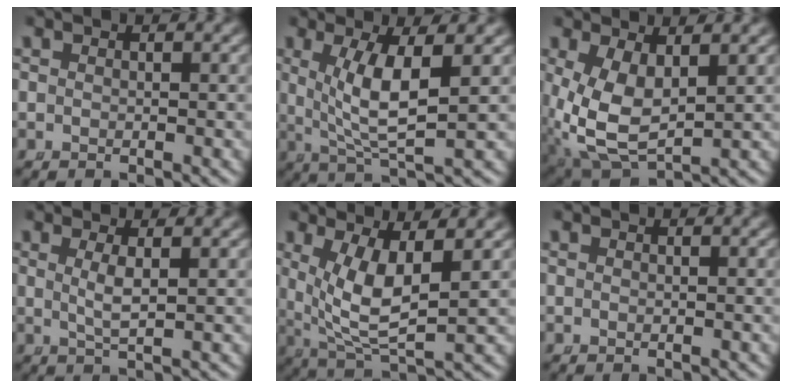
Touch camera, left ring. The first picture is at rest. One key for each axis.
{"total": 5.8, "fx": 1.0, "fy": 1.6, "fz": 5.4, "tx": -0.099, "ty": -0.011, "tz": 0.032}
{"total": 7.5, "fx": -0.6, "fy": 5.2, "fz": 5.4, "tx": -0.140, "ty": -0.053, "tz": 0.018}
{"total": 2.0, "fx": 0.4, "fy": -0.2, "fz": 2.0, "tx": -0.047, "ty": -0.014, "tz": 0.018}
{"total": 7.2, "fx": 1.1, "fy": 3.7, "fz": 6.1, "tx": -0.128, "ty": -0.026, "tz": 0.037}
{"total": 0.0}